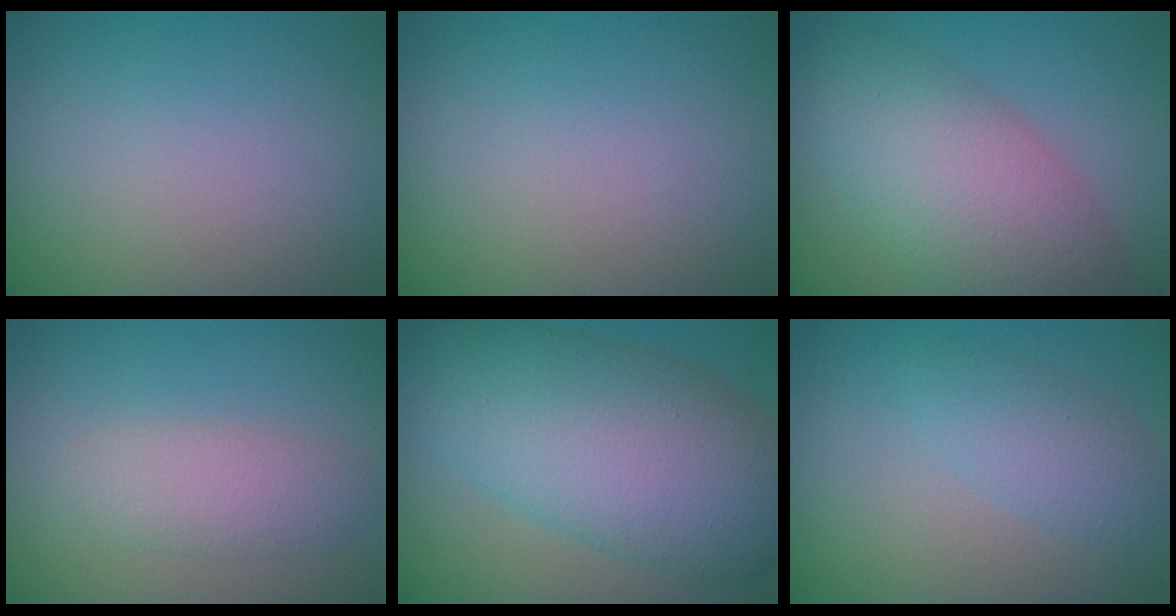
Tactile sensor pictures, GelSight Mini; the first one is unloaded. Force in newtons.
{"total": 0.0}
{"total": 8.0, "press": 8.0, "slide": 0.2}
{"total": 2.6, "press": 2.6, "slide": 0.1}
{"total": 11.2, "press": 11.2, "slide": 0.3}
{"total": 2.5, "press": 2.5, "slide": 0.0}